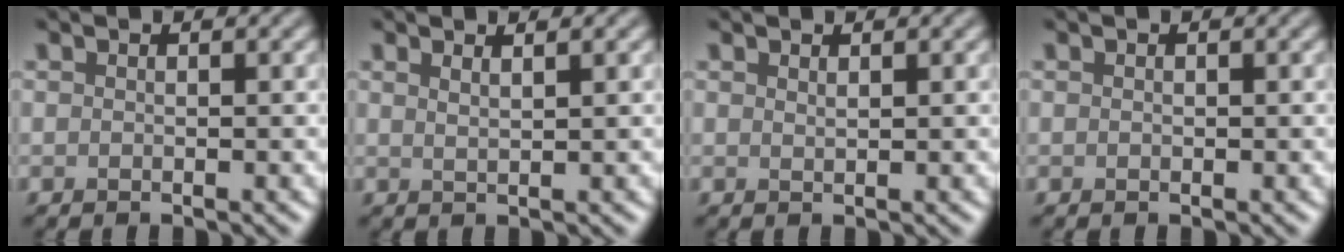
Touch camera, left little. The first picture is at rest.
{"total": 1.6, "force": [1.0, 0.6, 1.1], "torque": [-0.009, 0.006, 0.007]}
{"total": 0.6, "force": [0.5, 0.1, 0.3], "torque": [-0.004, -0.001, 0.010]}
{"total": 0.0}